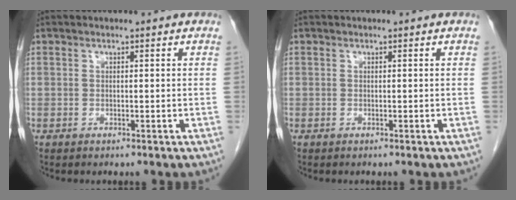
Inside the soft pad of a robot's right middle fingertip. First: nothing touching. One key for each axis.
{"total": 0.0}